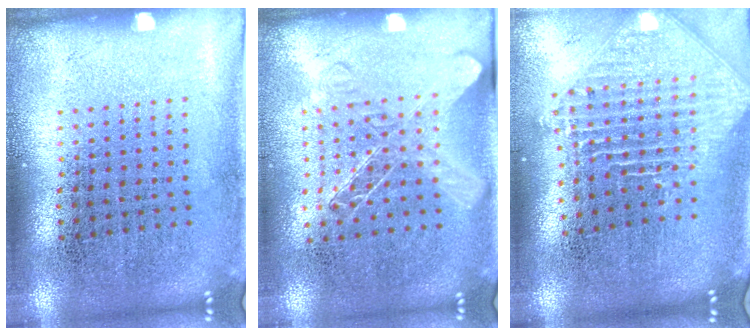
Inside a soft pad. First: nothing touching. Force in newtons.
{"total": 1.4, "press": 1.3, "slide": 0.6}
{"total": 2.5, "press": 1.9, "slide": 1.7}